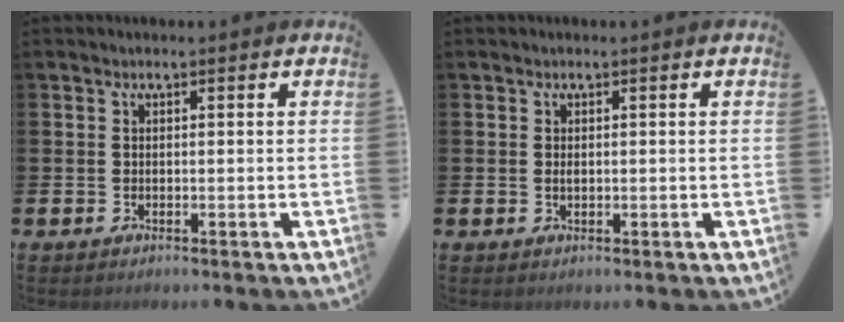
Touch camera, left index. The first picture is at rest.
{"total": 0.6, "force": [0.1, 0.2, 0.5], "torque": [-0.002, -0.002, 0.000]}